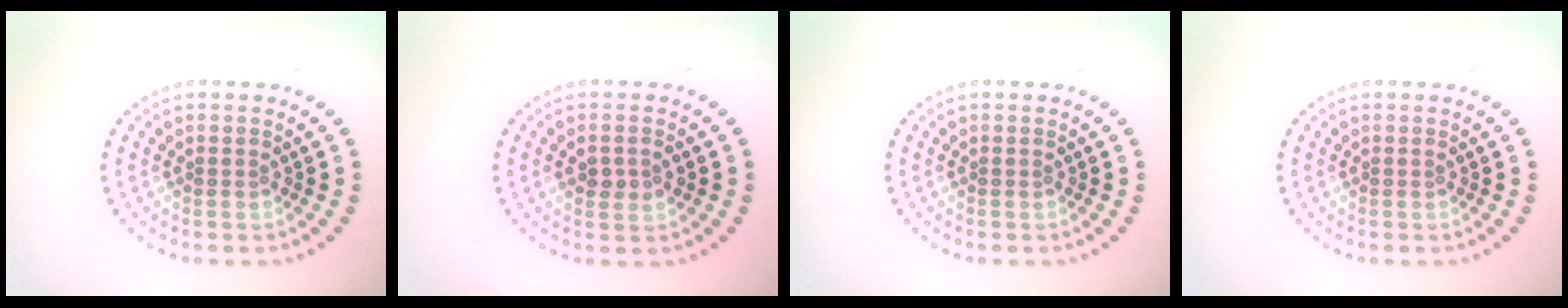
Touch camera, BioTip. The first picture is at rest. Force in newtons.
{"total": 1.8, "press": 1.8, "slide": 0.1}
{"total": 0.0}
{"total": 0.0}